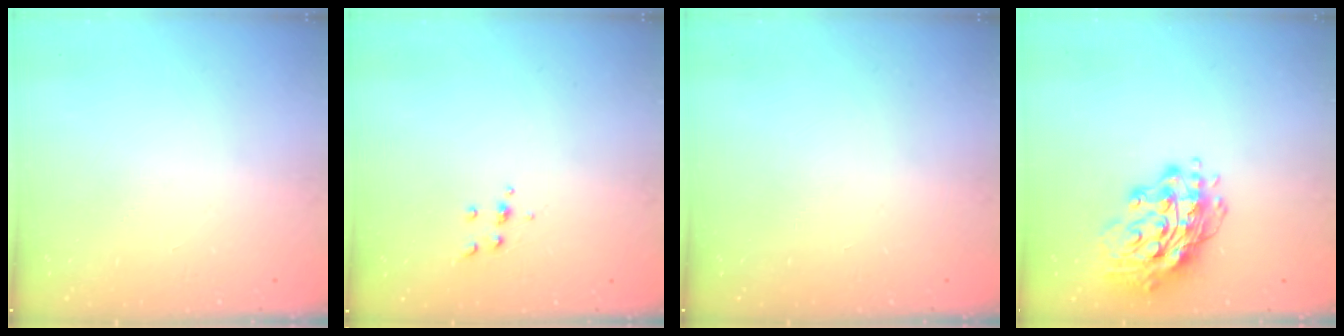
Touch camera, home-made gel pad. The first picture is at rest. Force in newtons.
{"total": 4.0, "press": 3.9, "slide": 0.9}
{"total": 0.0}
{"total": 15.9, "press": 15.8, "slide": 1.3}